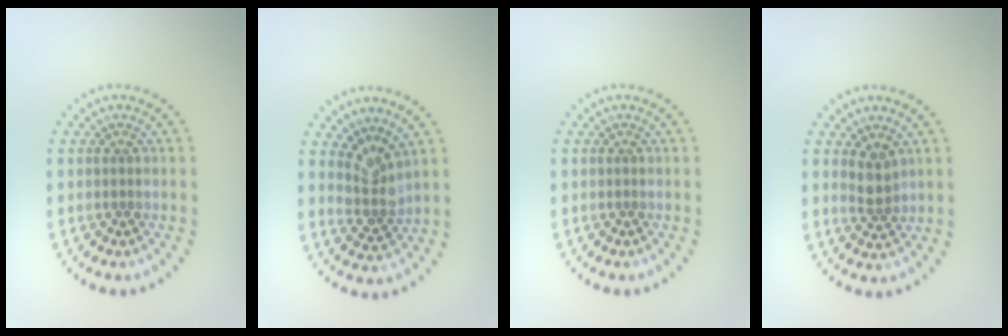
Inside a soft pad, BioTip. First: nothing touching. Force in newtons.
{"total": 2.8, "press": 2.0, "slide": 1.9}
{"total": 0.0}
{"total": 2.1, "press": 1.8, "slide": 1.1}